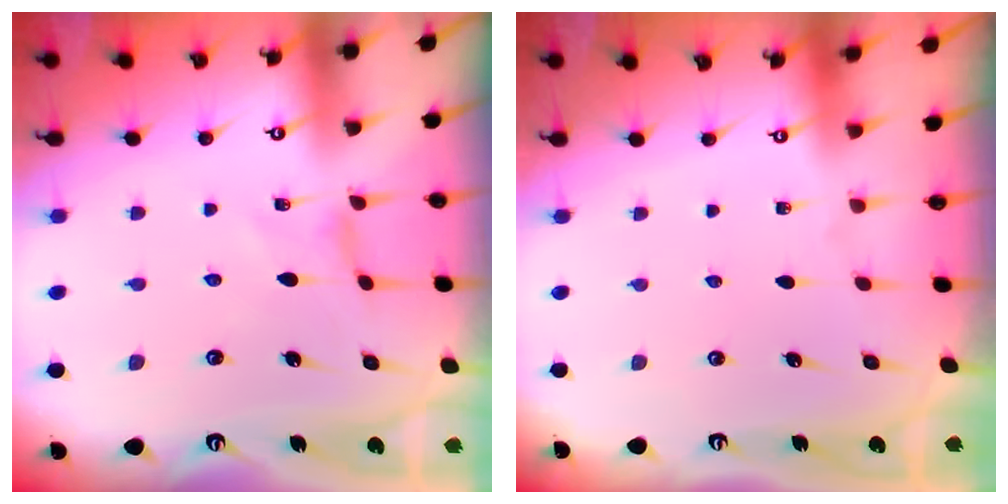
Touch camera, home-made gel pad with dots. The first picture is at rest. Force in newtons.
{"total": 0.0}